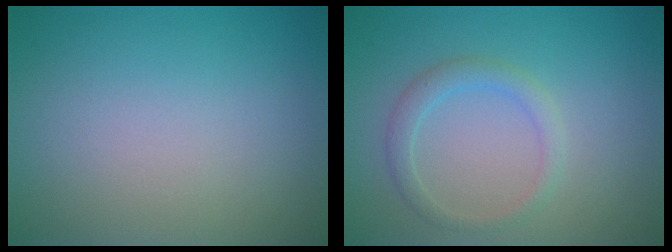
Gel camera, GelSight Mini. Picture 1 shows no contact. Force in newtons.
{"total": 1.9, "press": 1.9, "slide": 0.1}